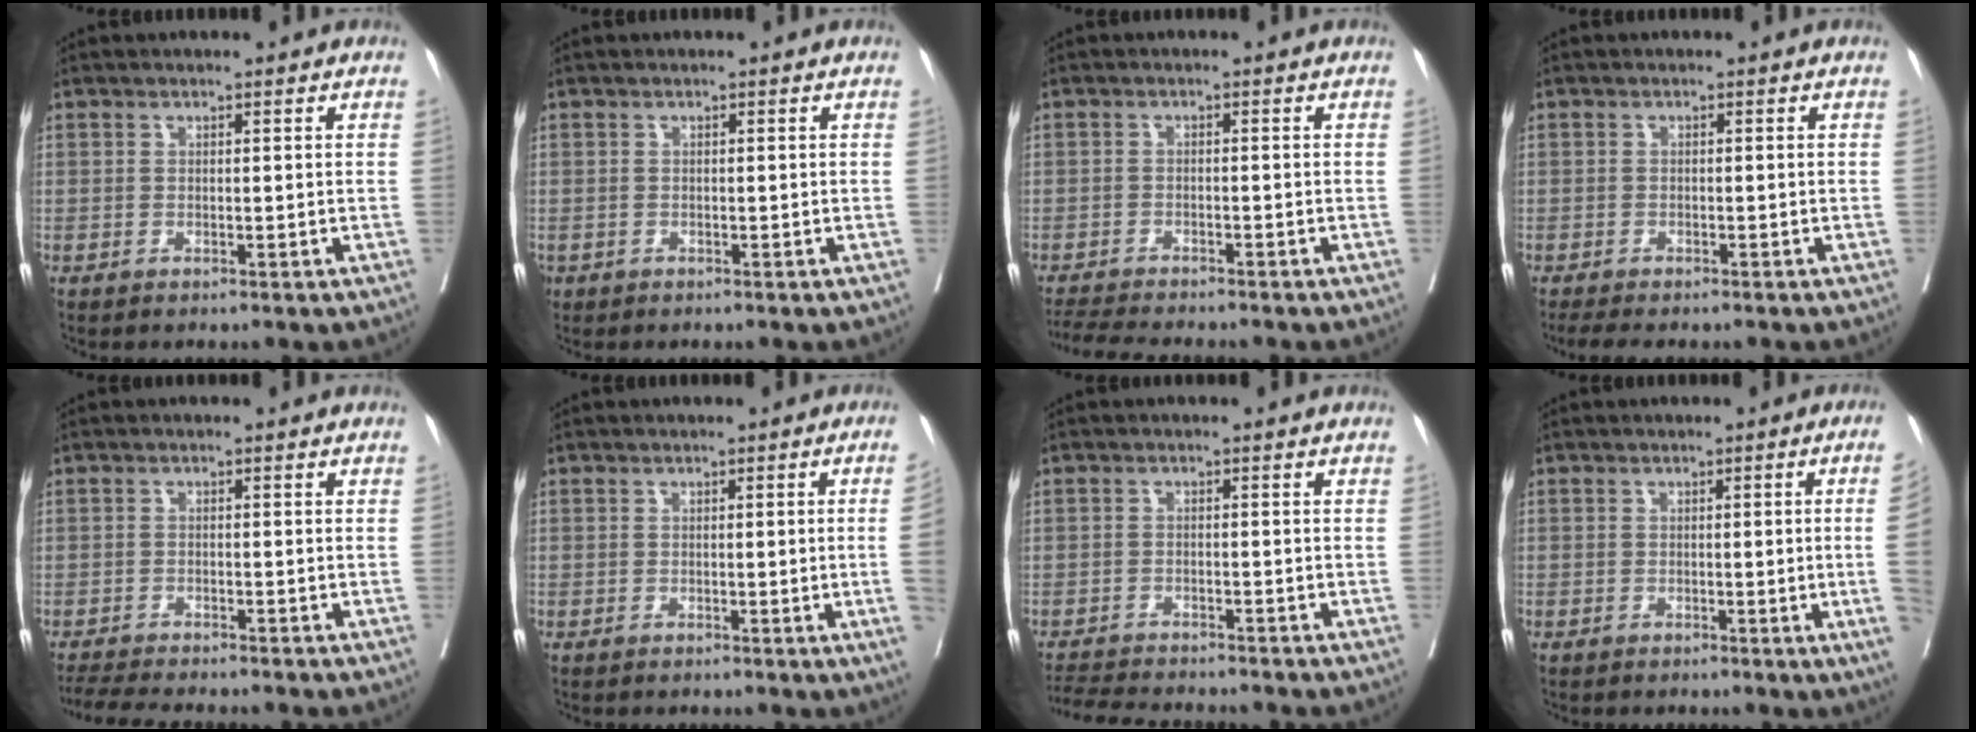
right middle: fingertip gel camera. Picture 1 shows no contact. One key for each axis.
{"total": 0.9, "fx": -0.5, "fy": 0.7, "fz": 0.2, "tx": -0.010, "ty": 0.002, "tz": -0.006}
{"total": 6.8, "fx": -6.4, "fy": 0.4, "fz": 2.4, "tx": -0.038, "ty": -0.016, "tz": -0.105}
{"total": 4.2, "fx": -3.5, "fy": 1.2, "fz": 2.0, "tx": -0.029, "ty": -0.011, "tz": -0.052}
{"total": 6.7, "fx": -6.2, "fy": 0.4, "fz": 2.5, "tx": -0.038, "ty": -0.016, "tz": -0.101}
{"total": 3.4, "fx": -0.5, "fy": -1.2, "fz": 3.1, "tx": -0.038, "ty": -0.005, "tz": -0.005}
{"total": 7.7, "fx": -7.3, "fy": 0.8, "fz": 2.3, "tx": -0.035, "ty": -0.011, "tz": -0.117}
{"total": 5.7, "fx": -0.9, "fy": -1.9, "fz": 5.3, "tx": -0.050, "ty": -0.011, "tz": -0.013}